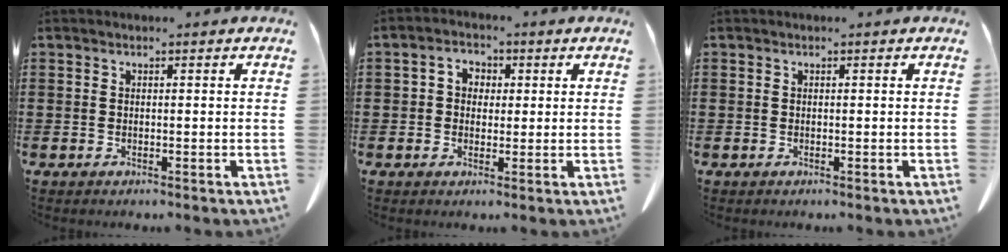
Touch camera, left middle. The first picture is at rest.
{"total": 2.9, "force": [0.2, 2.5, 1.4], "torque": [-0.038, 0.013, -0.001]}
{"total": 0.0}